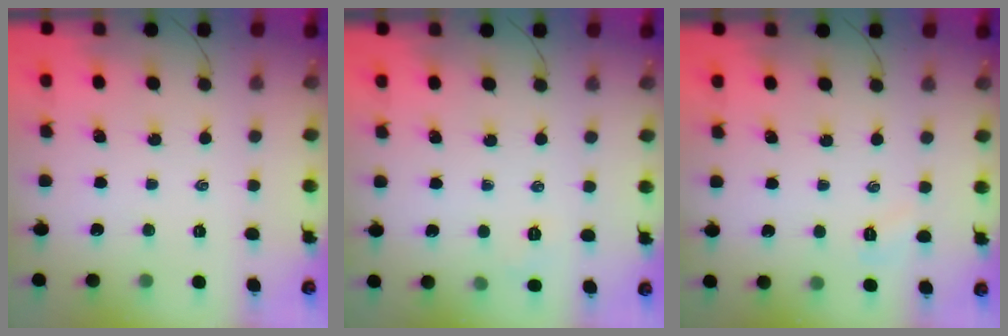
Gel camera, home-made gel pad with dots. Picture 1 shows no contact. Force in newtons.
{"total": 3.7, "press": 3.6, "slide": 0.9}
{"total": 3.1, "press": 3.0, "slide": 0.8}